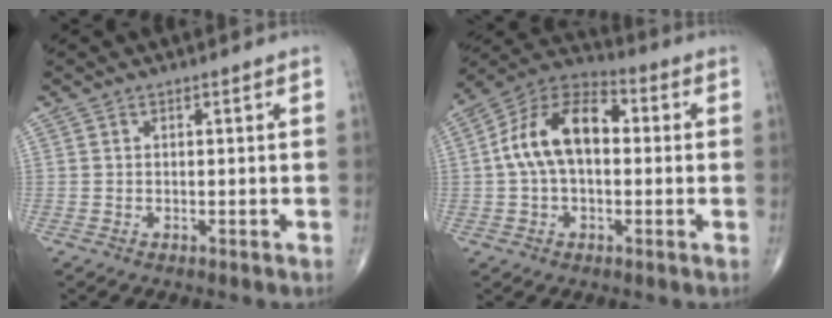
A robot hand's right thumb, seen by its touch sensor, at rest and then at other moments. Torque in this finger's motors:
{"motor_torque": [0.24, 0.26, 0.85, -0.29, 0.24]}